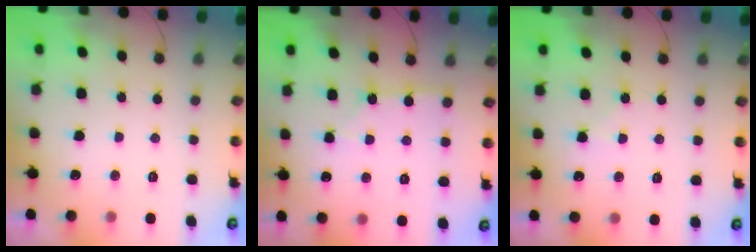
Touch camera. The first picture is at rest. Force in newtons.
{"total": 2.7, "press": 2.7, "slide": 0.4}
{"total": 4.9, "press": 4.8, "slide": 0.7}